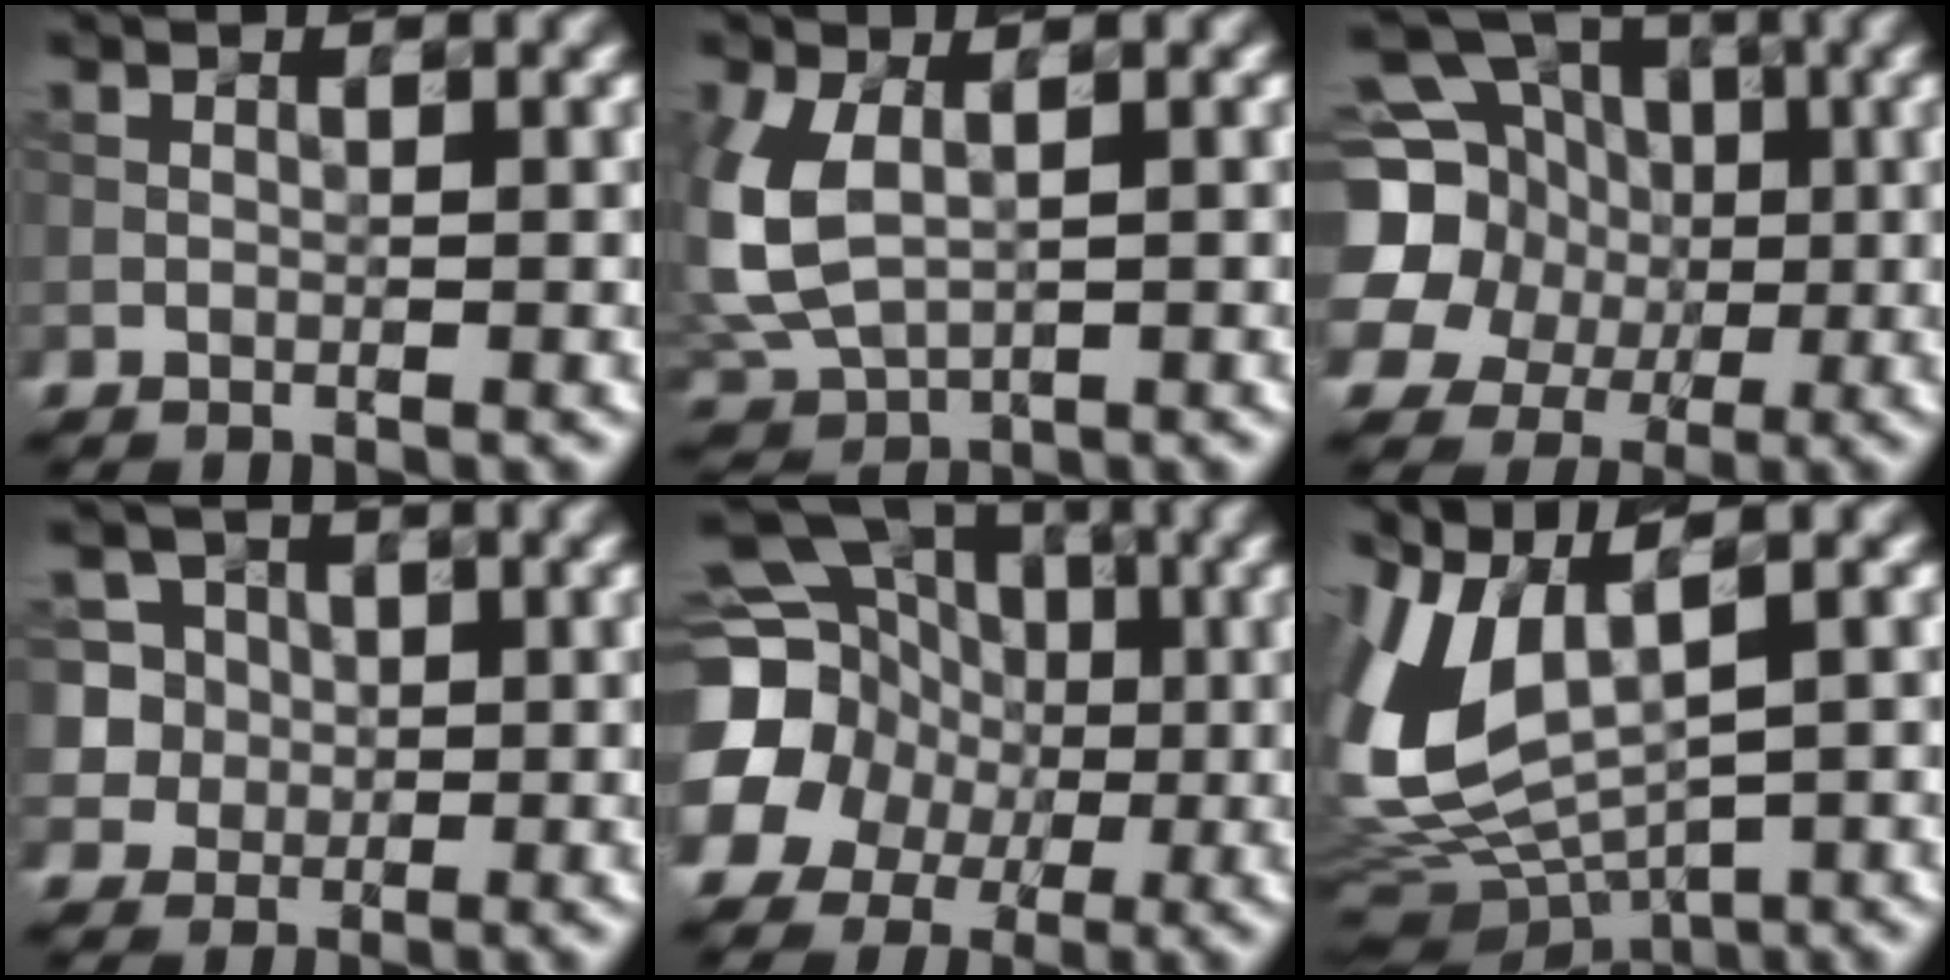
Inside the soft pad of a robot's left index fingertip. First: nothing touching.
{"total": 5.5, "force": [0.4, 3.4, 4.3], "torque": [-0.109, -0.001, 0.015]}
{"total": 17.7, "force": [2.1, 16.1, 7.0], "torque": [-0.169, 0.011, 0.013]}
{"total": 7.2, "force": [2.1, 6.5, 2.2], "torque": [-0.050, 0.028, 0.027]}
{"total": 18.3, "force": [-0.8, 17.4, 5.7], "torque": [-0.162, 0.001, -0.045]}
{"total": 9.5, "force": [1.6, 4.7, 8.1], "torque": [-0.189, -0.010, 0.046]}